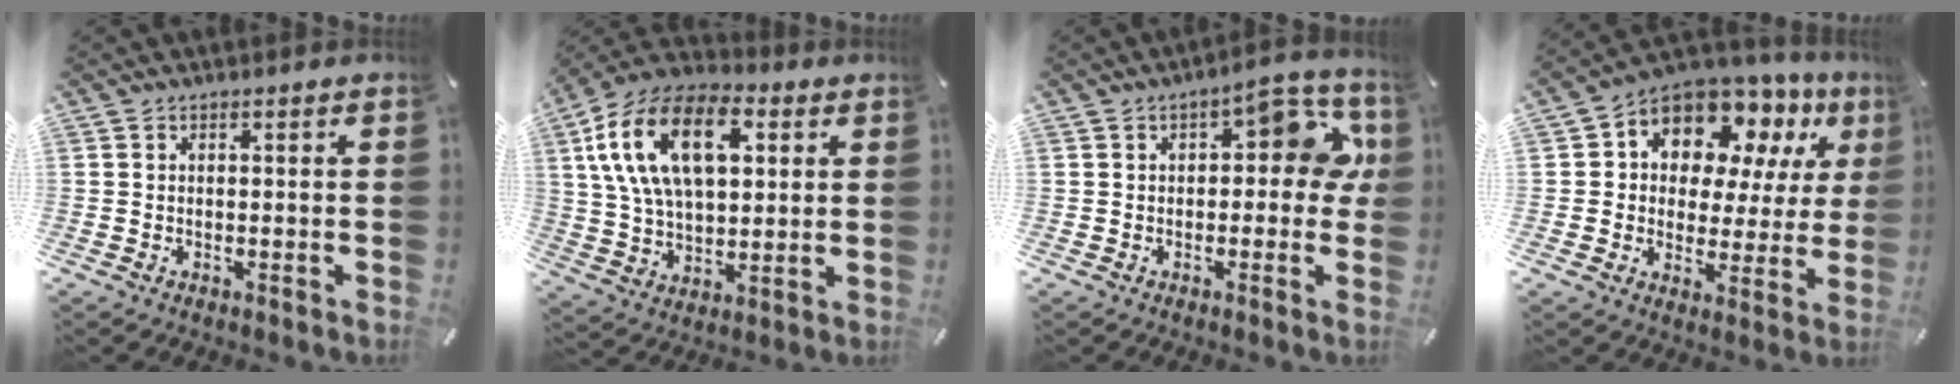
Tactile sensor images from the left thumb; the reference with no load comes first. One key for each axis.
{"total": 19.5, "fx": 6.7, "fy": 11.7, "fz": 14.1, "tx": -0.287, "ty": 0.002, "tz": 0.114}
{"total": 10.7, "fx": 2.6, "fy": 5.2, "fz": 9.0, "tx": -0.104, "ty": -0.015, "tz": 0.037}
{"total": 11.5, "fx": 7.9, "fy": 7.4, "fz": 3.8, "tx": -0.077, "ty": -0.069, "tz": 0.146}